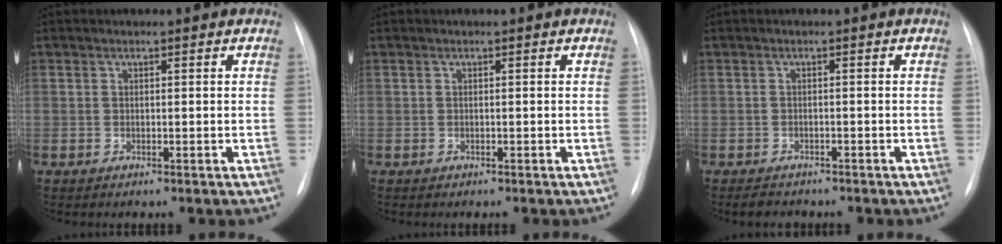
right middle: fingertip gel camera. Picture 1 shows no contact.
{"total": 0.0}
{"total": 2.6, "force": [-2.2, 1.2, 0.7], "torque": [-0.017, -0.003, -0.030]}